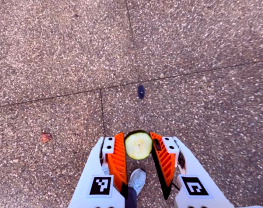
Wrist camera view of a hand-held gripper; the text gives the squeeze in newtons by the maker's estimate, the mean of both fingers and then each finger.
{"total": 8.9, "left": 8.4, "right": 9.4}